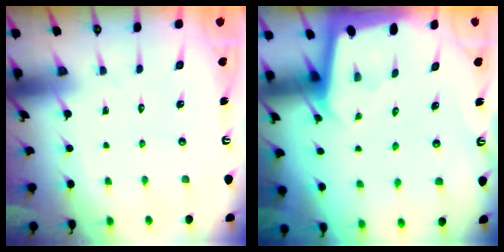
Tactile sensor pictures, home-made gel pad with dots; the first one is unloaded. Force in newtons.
{"total": 1.8, "press": 1.8, "slide": 0.1}